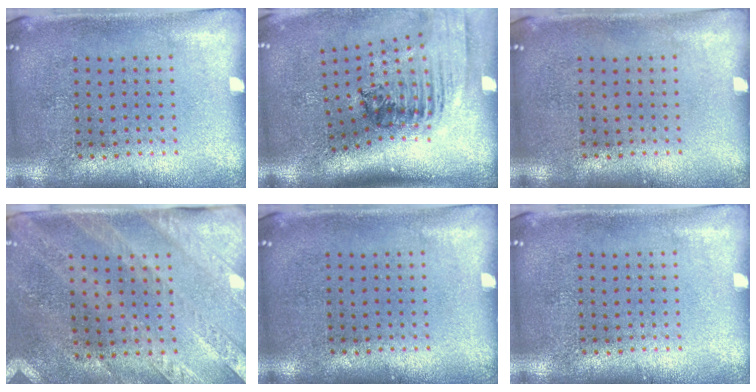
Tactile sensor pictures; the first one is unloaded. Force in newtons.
{"total": 2.4, "press": 1.7, "slide": 1.7}
{"total": 0.0}
{"total": 2.4, "press": 2.1, "slide": 1.2}
{"total": 0.0}
{"total": 0.0}